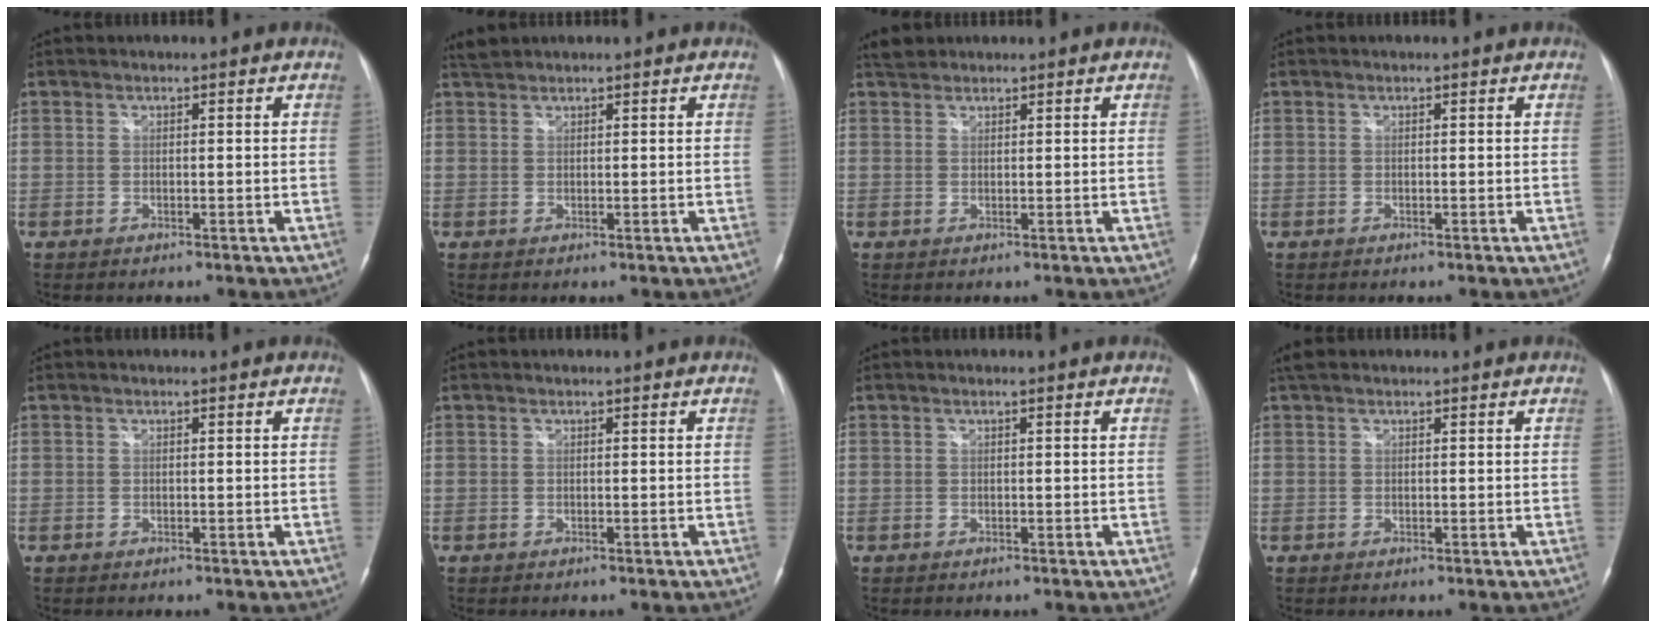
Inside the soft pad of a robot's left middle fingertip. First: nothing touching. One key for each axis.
{"total": 1.5, "fx": 1.5, "fy": 0.1, "fz": 0.1, "tx": -0.009, "ty": 0.011, "tz": 0.035}
{"total": 1.9, "fx": 1.7, "fy": 0.7, "fz": 0.1, "tx": -0.006, "ty": 0.013, "tz": 0.032}
{"total": 0.0}
{"total": 0.0}
{"total": 0.0}
{"total": 0.0}
{"total": 1.7, "fx": 1.4, "fy": 0.8, "fz": 0.7, "tx": -0.018, "ty": 0.021, "tz": 0.025}